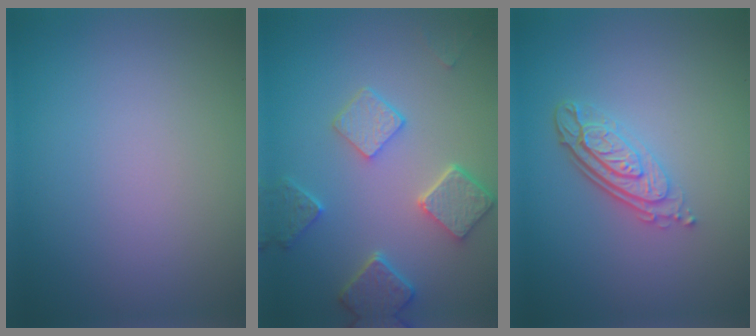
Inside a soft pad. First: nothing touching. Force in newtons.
{"total": 4.8, "press": 3.9, "slide": 2.9}
{"total": 4.0, "press": 2.8, "slide": 2.8}